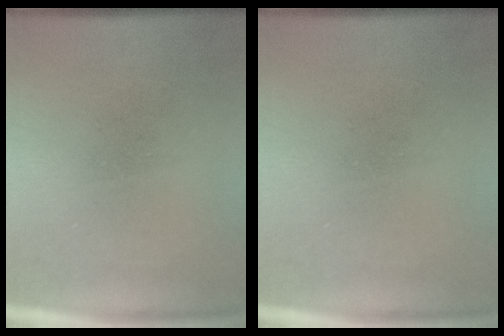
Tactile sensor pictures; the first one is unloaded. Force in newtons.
{"total": 0.0}